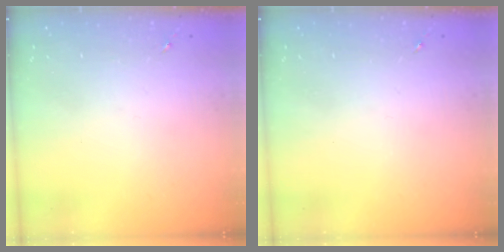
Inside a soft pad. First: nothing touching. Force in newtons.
{"total": 0.0}